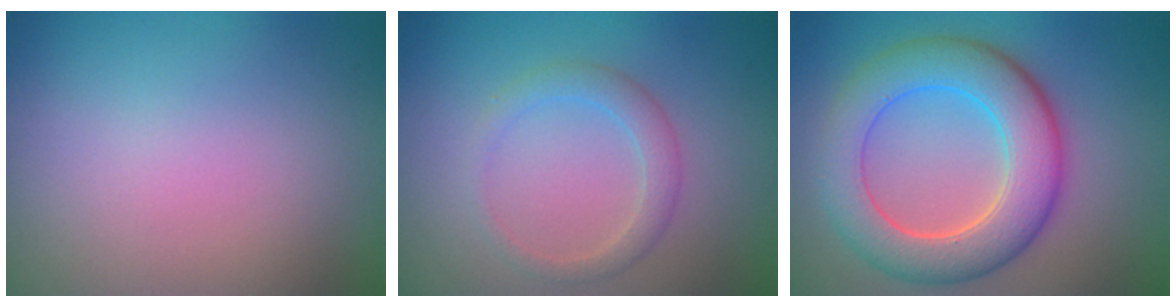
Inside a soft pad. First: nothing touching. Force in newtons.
{"total": 2.2, "press": 2.2, "slide": 0.1}
{"total": 7.8, "press": 7.8, "slide": 0.4}